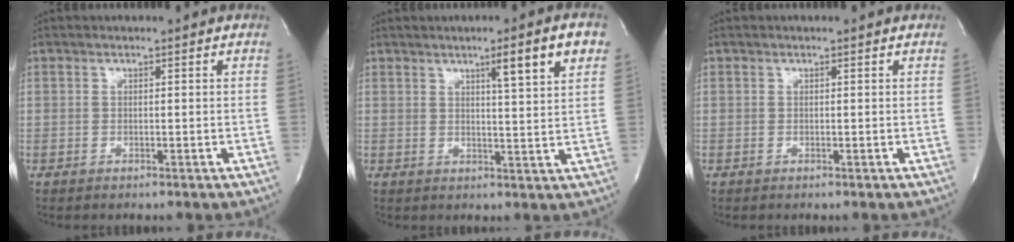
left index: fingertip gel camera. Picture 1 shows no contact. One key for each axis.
{"total": 7.1, "fx": 3.5, "fy": -0.3, "fz": 6.1, "tx": -0.084, "ty": -0.002, "tz": 0.049}
{"total": 0.0}